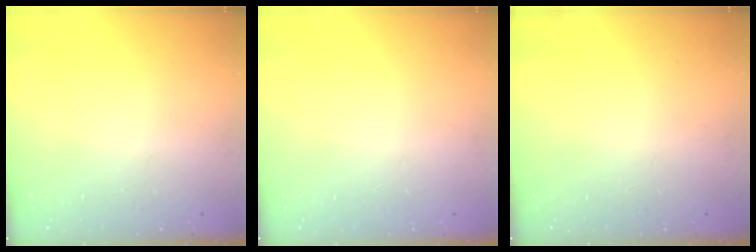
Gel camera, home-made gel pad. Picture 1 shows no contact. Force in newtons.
{"total": 0.0}
{"total": 0.0}